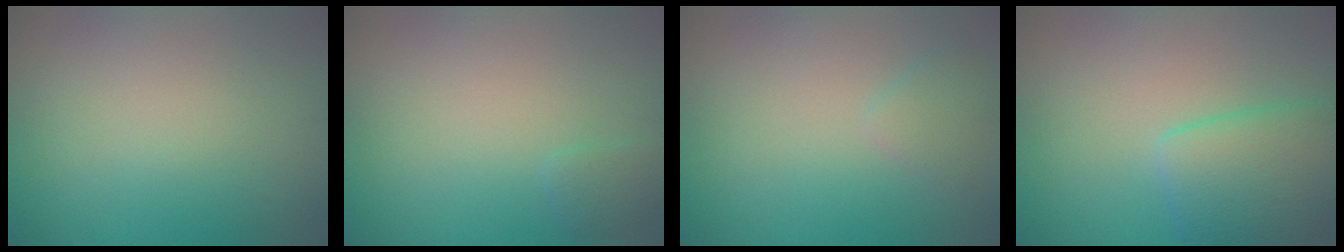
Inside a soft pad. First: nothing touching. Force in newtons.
{"total": 1.0, "press": 1.0, "slide": 0.1}
{"total": 1.2, "press": 1.2, "slide": 0.1}
{"total": 4.6, "press": 4.6, "slide": 0.5}